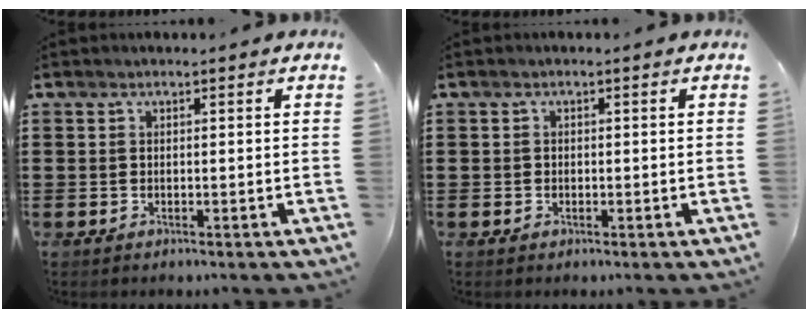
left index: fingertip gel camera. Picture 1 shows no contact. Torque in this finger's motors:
{"motor_torque": [-0.07, -0.03, -0.05, -0.01]}